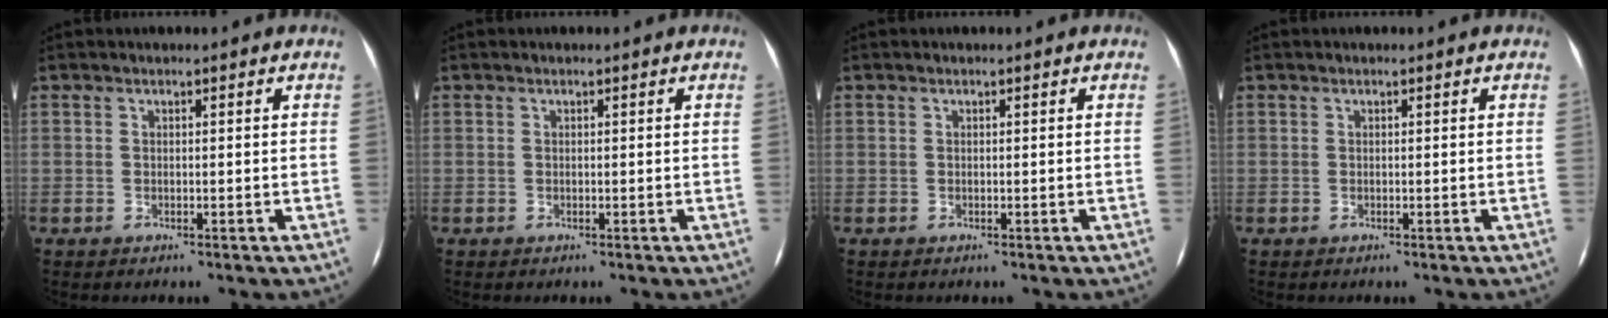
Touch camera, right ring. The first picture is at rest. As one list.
[{"total": 0.0}, {"total": 0.0}, {"total": 0.0}]